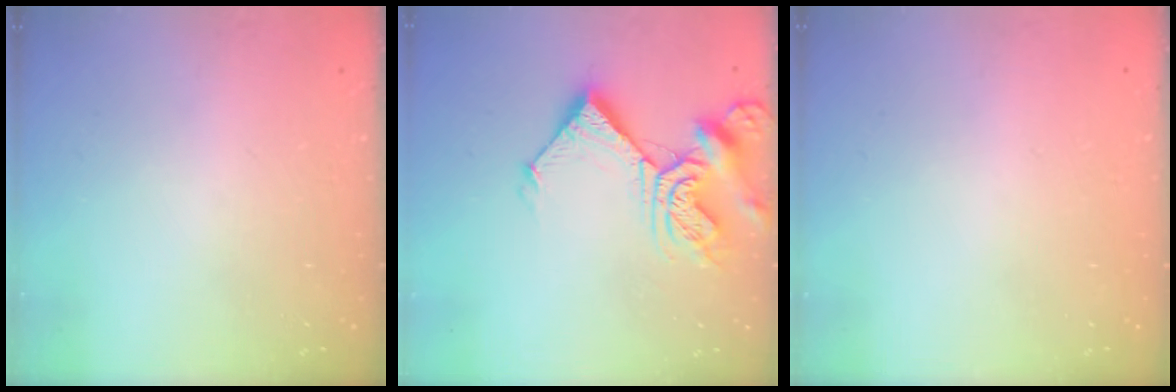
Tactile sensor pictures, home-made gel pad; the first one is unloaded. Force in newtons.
{"total": 12.5, "press": 12.5, "slide": 1.3}
{"total": 1.9, "press": 1.9, "slide": 0.1}